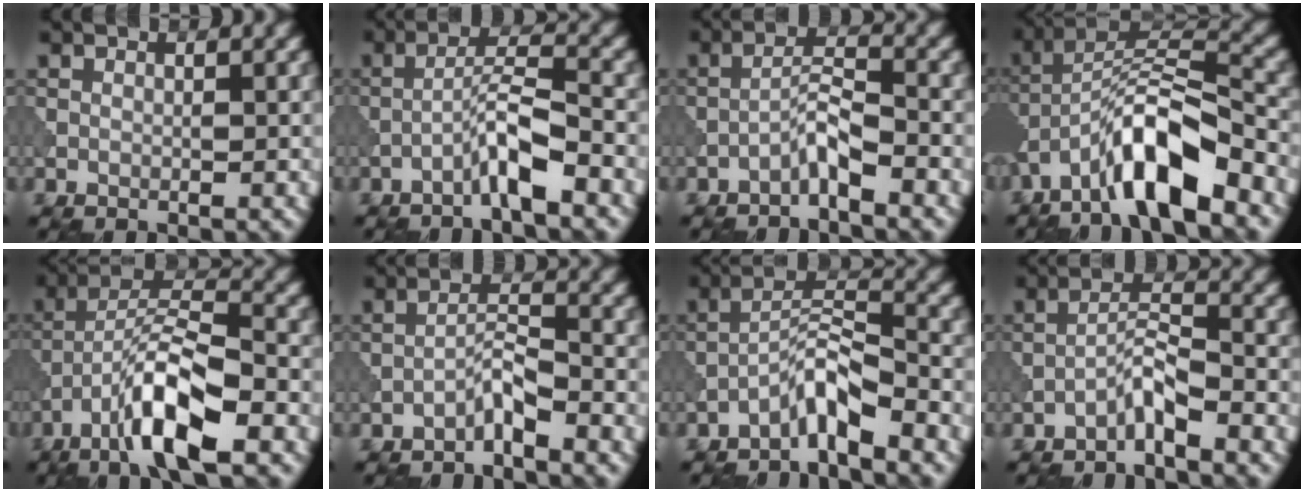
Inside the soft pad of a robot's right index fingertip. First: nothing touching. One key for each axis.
{"total": 3.6, "fx": -2.2, "fy": 0.2, "fz": 2.8, "tx": -0.052, "ty": 0.019, "tz": -0.049}
{"total": 2.5, "fx": -1.8, "fy": 0.2, "fz": 1.7, "tx": -0.034, "ty": 0.015, "tz": -0.040}
{"total": 8.9, "fx": -5.4, "fy": 2.3, "fz": 6.7, "tx": -0.115, "ty": 0.018, "tz": -0.102}
{"total": 8.5, "fx": -4.5, "fy": 2.1, "fz": 6.8, "tx": -0.121, "ty": 0.016, "tz": -0.089}
{"total": 2.1, "fx": -1.7, "fy": 0.1, "fz": 1.3, "tx": -0.025, "ty": 0.015, "tz": -0.035}
{"total": 4.1, "fx": -3.1, "fy": 0.6, "fz": 2.6, "tx": -0.047, "ty": 0.017, "tz": -0.066}
{"total": 2.6, "fx": -2.0, "fy": 0.2, "fz": 1.6, "tx": -0.032, "ty": 0.015, "tz": -0.042}